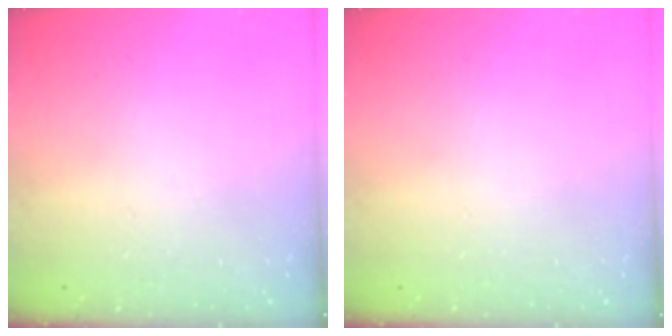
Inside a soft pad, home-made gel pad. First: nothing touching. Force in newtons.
{"total": 0.0}